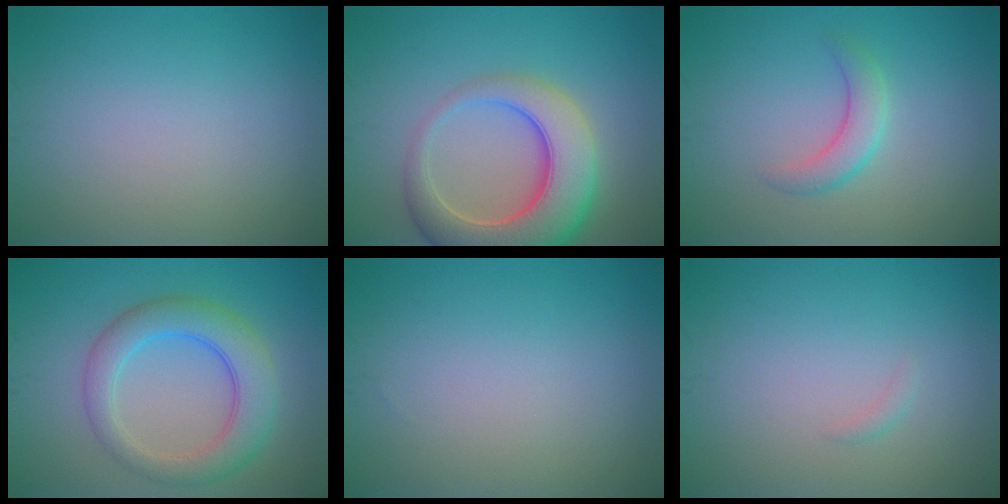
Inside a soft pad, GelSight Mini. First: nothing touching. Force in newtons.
{"total": 8.9, "press": 8.9, "slide": 0.7}
{"total": 2.4, "press": 2.4, "slide": 0.1}
{"total": 5.6, "press": 5.6, "slide": 0.2}
{"total": 0.0}
{"total": 0.5, "press": 0.5, "slide": 0.1}